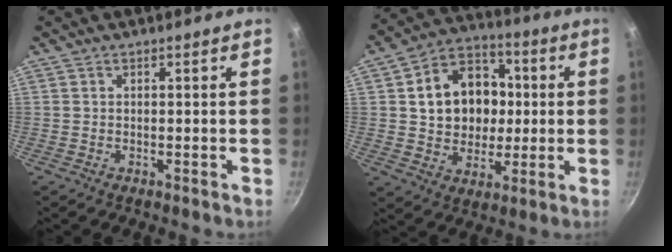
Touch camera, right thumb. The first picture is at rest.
{"total": 16.0, "force": [1.8, 13.1, 9.1], "torque": [-0.113, 0.023, 0.029]}